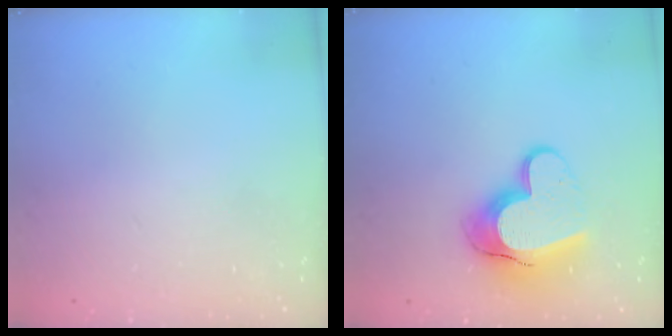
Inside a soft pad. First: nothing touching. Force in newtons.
{"total": 14.1, "press": 14.1, "slide": 1.1}